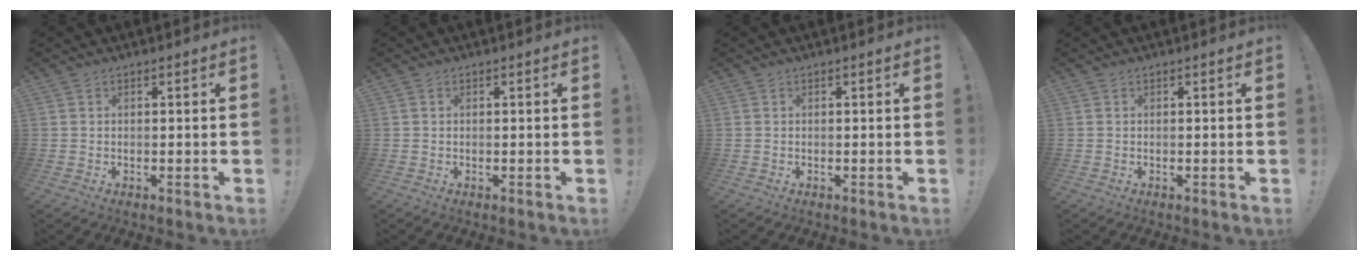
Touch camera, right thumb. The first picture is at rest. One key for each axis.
{"total": 0.0}
{"total": 0.0}
{"total": 0.0}